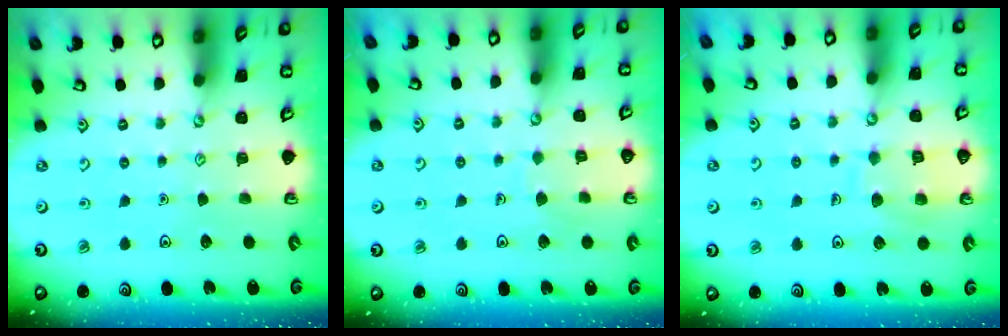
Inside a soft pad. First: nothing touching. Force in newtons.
{"total": 3.9, "press": 3.9, "slide": 0.3}
{"total": 9.6, "press": 9.6, "slide": 0.9}